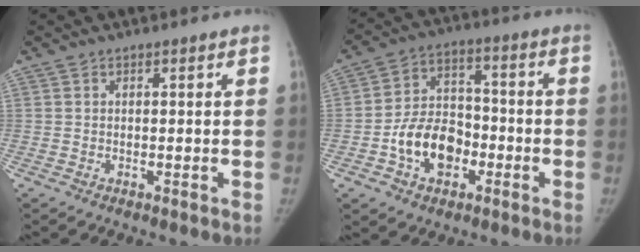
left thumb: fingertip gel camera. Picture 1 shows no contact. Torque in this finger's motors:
{"motor_torque": [-0.06, 1.92, 0.44, -0.34, 0.16]}